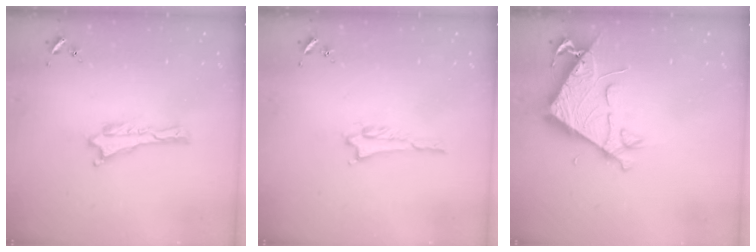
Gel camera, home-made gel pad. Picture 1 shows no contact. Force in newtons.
{"total": 1.0, "press": 1.0, "slide": 0.2}
{"total": 7.1, "press": 7.1, "slide": 0.6}